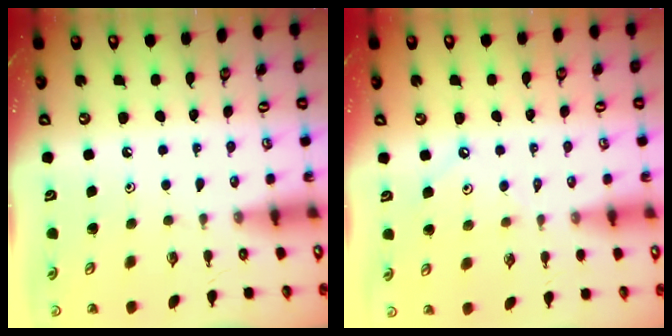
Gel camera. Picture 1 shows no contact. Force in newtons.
{"total": 5.2, "press": 5.1, "slide": 0.9}